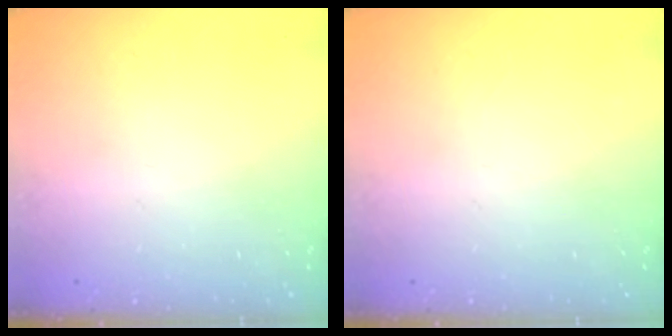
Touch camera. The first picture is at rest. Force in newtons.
{"total": 0.0}